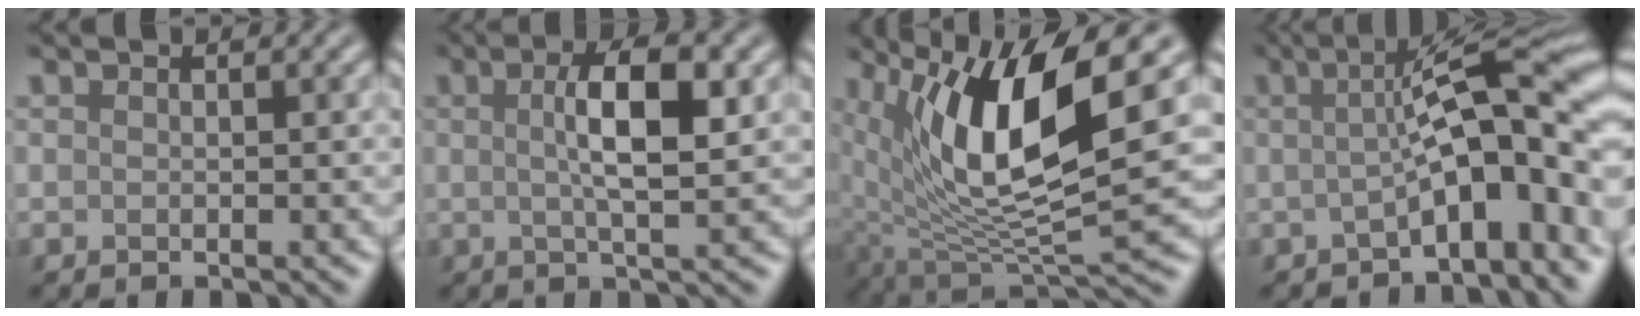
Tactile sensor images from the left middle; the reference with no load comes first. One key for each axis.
{"total": 5.3, "fx": 1.0, "fy": 1.2, "fz": 5.1, "tx": -0.085, "ty": 0.009, "tz": 0.015}
{"total": 12.3, "fx": 3.7, "fy": 3.9, "fz": 11.0, "tx": -0.206, "ty": -0.010, "tz": 0.074}
{"total": 10.0, "fx": -0.4, "fy": 2.4, "fz": 9.7, "tx": -0.120, "ty": 0.020, "tz": -0.018}